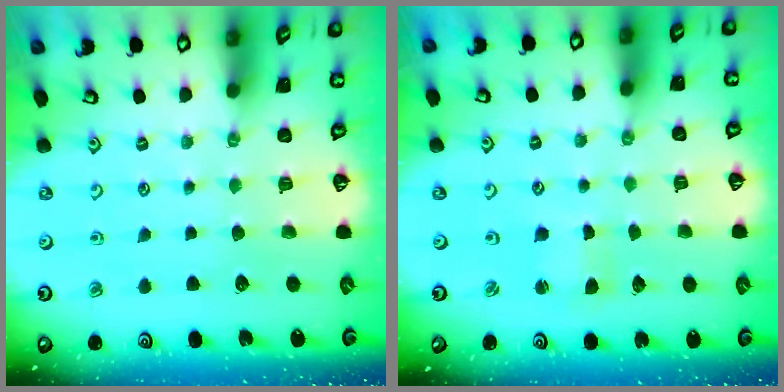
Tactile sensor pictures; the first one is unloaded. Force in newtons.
{"total": 1.5, "press": 1.5, "slide": 0.2}